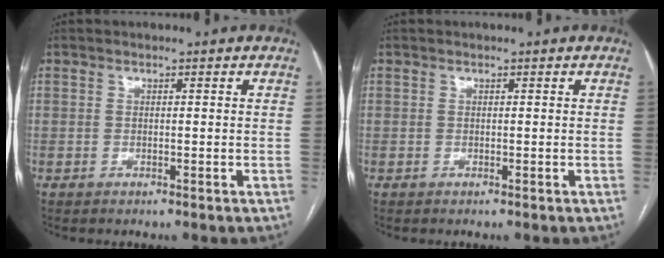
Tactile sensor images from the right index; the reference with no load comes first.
{"total": 0.0}